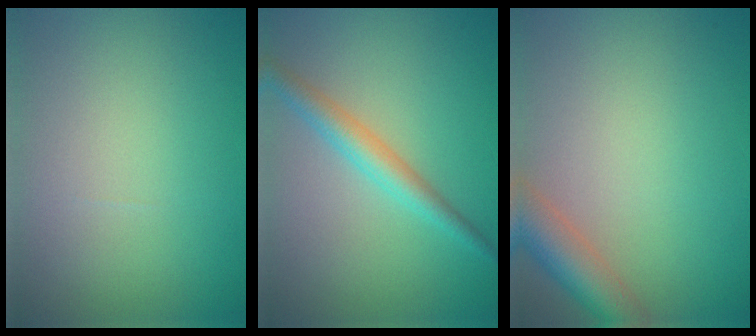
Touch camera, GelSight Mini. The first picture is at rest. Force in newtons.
{"total": 2.9, "press": 2.9, "slide": 0.0}
{"total": 4.2, "press": 4.2, "slide": 0.3}